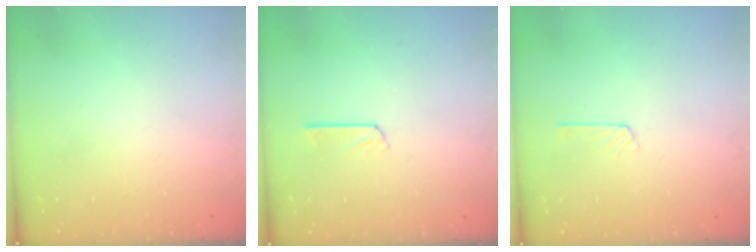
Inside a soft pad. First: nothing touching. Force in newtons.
{"total": 3.1, "press": 3.1, "slide": 0.3}
{"total": 3.5, "press": 3.5, "slide": 0.3}